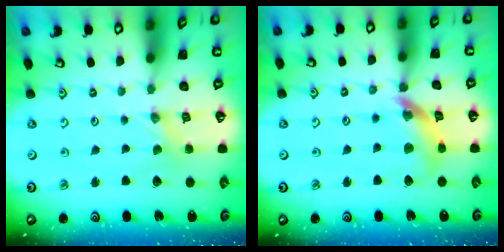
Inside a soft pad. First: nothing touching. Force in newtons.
{"total": 12.1, "press": 12.0, "slide": 1.4}